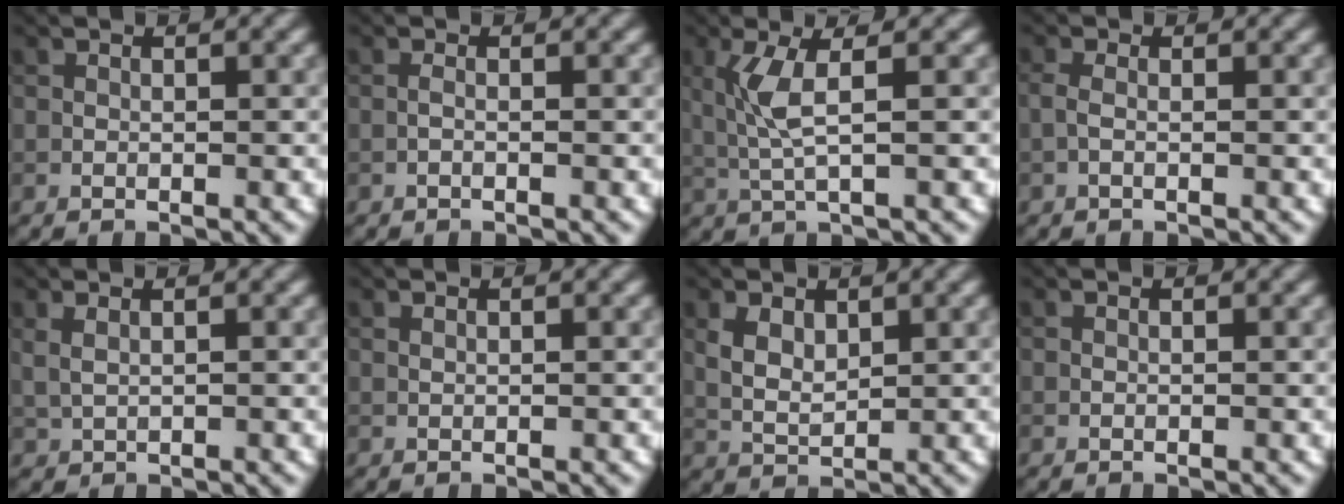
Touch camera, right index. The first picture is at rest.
{"total": 0.5, "force": [-0.2, 0.0, 0.5], "torque": [-0.012, 0.000, -0.006]}
{"total": 3.3, "force": [0.7, 0.6, 3.2], "torque": [-0.078, -0.002, 0.018]}
{"total": 1.1, "force": [-0.2, 0.5, 1.0], "torque": [-0.026, 0.000, -0.008]}
{"total": 1.1, "force": [0.7, 0.5, 0.7], "torque": [-0.020, -0.003, 0.020]}
{"total": 0.0}
{"total": 2.6, "force": [1.1, 1.6, 1.8], "torque": [-0.043, -0.003, 0.025]}
{"total": 0.0}